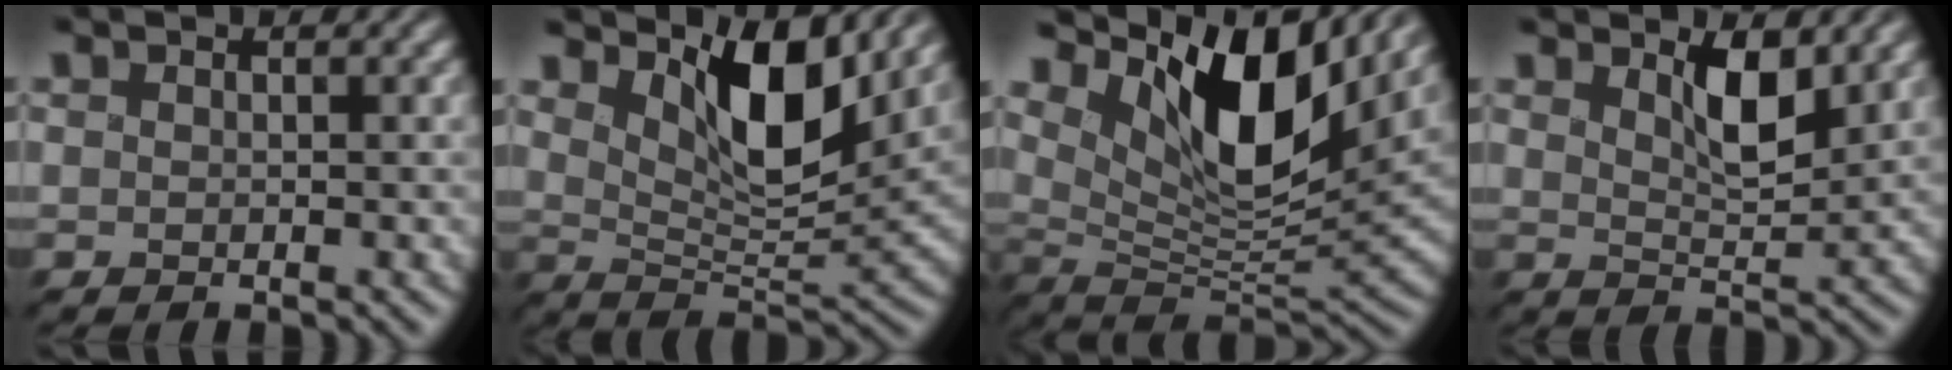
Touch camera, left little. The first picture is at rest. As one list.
[{"total": 6.9, "force": [3.6, 2.6, 5.3], "torque": [-0.091, -0.012, 0.052]}, {"total": 11.6, "force": [5.9, 4.9, 8.7], "torque": [-0.148, -0.002, 0.103]}, {"total": 3.6, "force": [1.8, 1.2, 3.0], "torque": [-0.055, -0.006, 0.026]}]